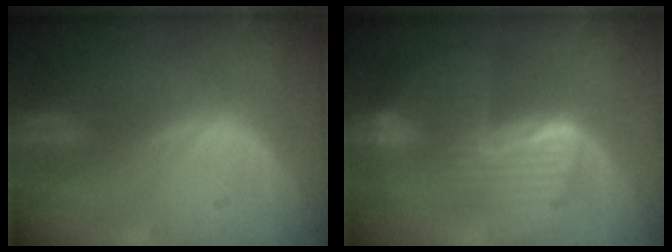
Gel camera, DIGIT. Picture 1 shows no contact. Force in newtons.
{"total": 8.6, "press": 8.5, "slide": 0.5}